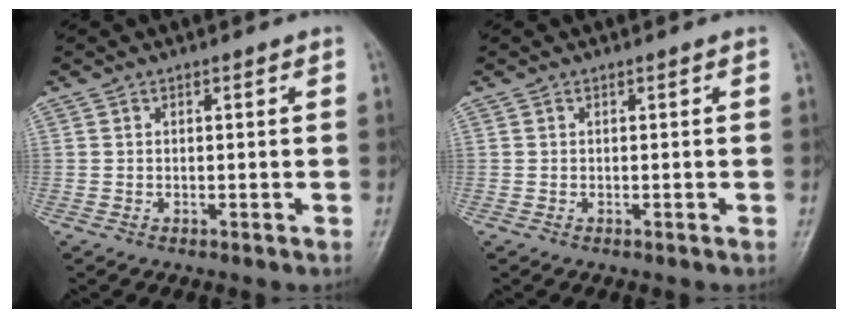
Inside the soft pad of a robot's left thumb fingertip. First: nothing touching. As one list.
[{"total": 0.0}]